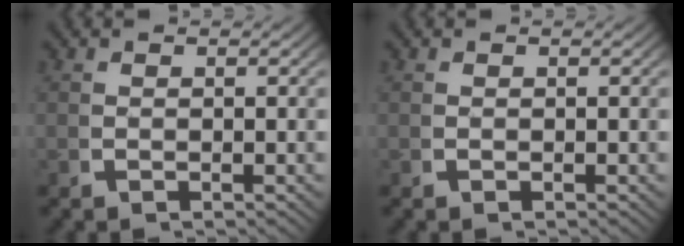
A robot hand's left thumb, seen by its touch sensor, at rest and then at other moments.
{"total": 0.0}